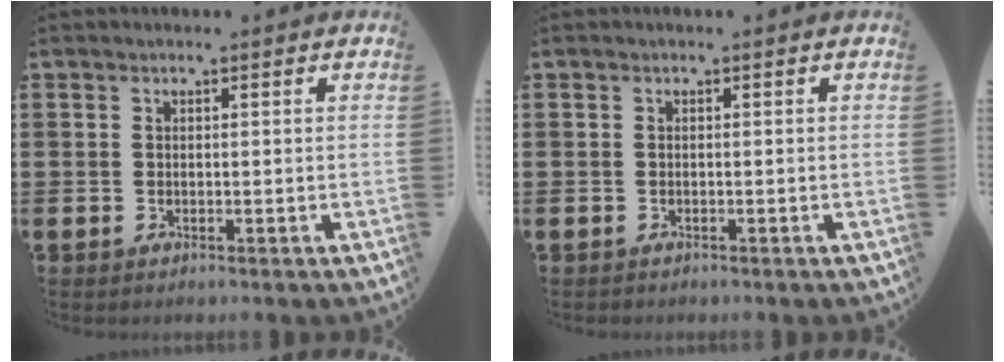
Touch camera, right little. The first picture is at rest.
{"total": 0.0}